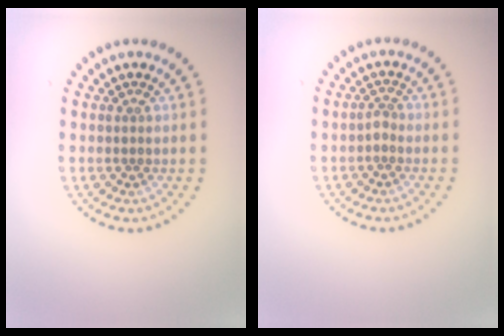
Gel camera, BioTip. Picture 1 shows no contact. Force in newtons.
{"total": 0.9, "press": 0.7, "slide": 0.7}